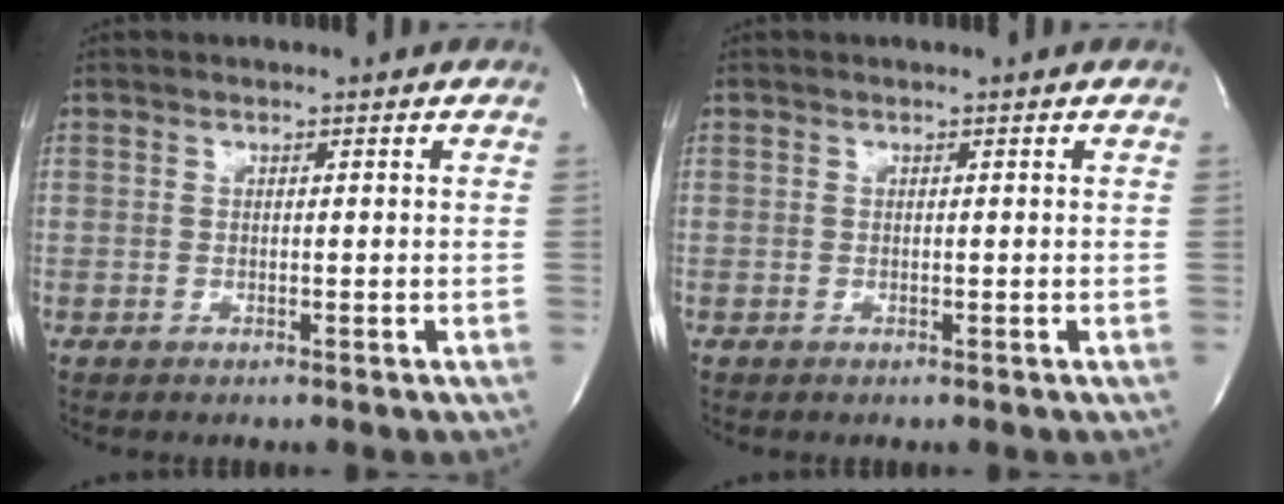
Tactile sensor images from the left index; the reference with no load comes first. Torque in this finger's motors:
{"motor_torque": [0.00, 0.00, 0.00, 0.00]}